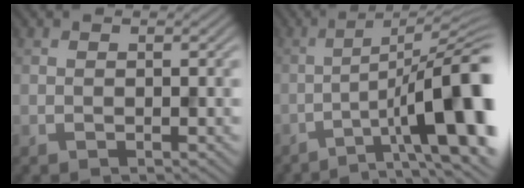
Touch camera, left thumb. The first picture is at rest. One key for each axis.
{"total": 13.5, "fx": -4.5, "fy": 3.1, "fz": 12.4, "tx": -0.165, "ty": 0.016, "tz": -0.070}